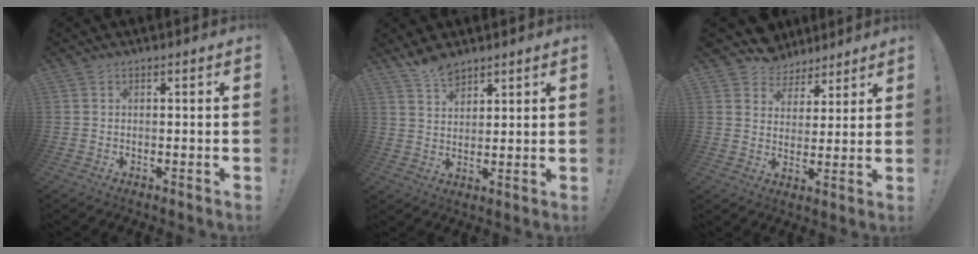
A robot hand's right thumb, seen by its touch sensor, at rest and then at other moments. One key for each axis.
{"total": 6.2, "fx": 5.2, "fy": 2.7, "fz": 2.1, "tx": -0.038, "ty": -0.030, "tz": 0.097}
{"total": 7.0, "fx": 5.1, "fy": 4.8, "fz": 0.1, "tx": 0.001, "ty": -0.044, "tz": 0.100}